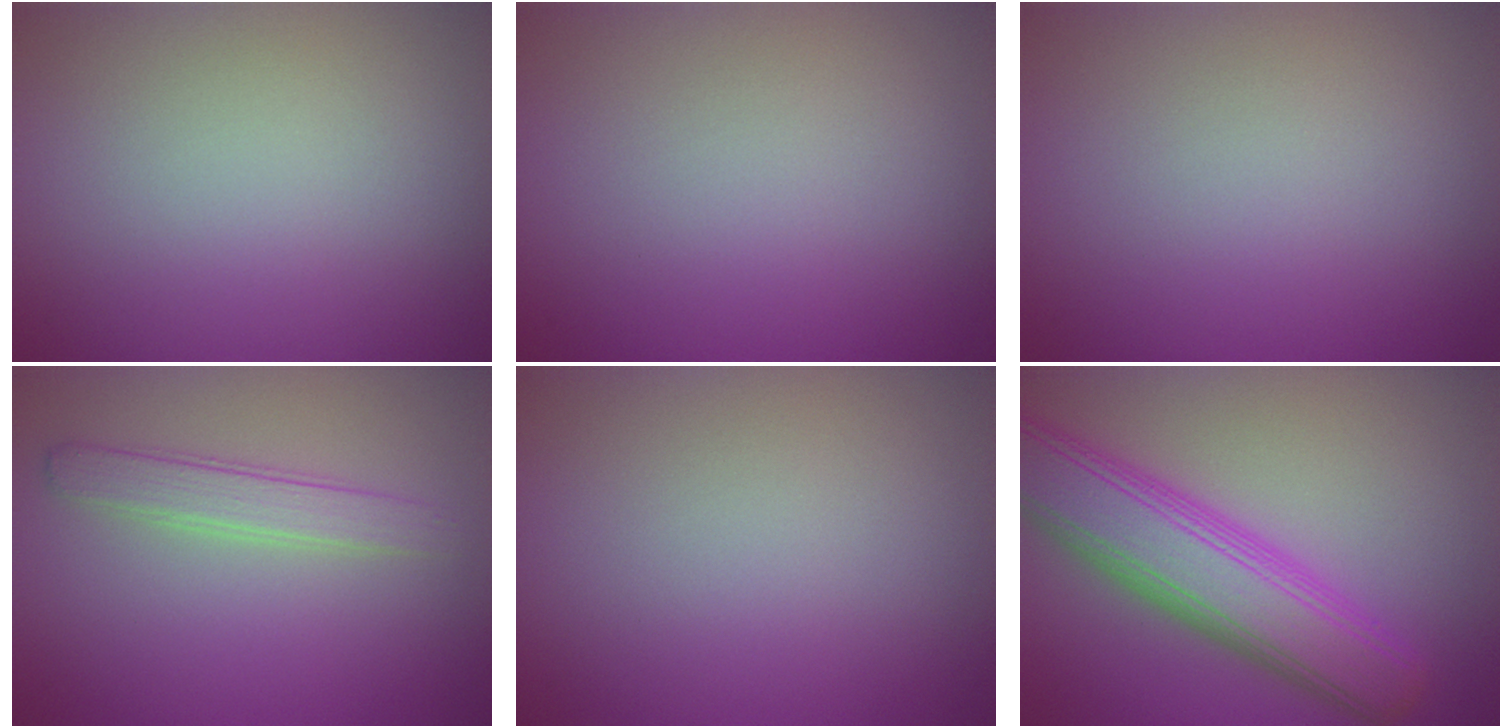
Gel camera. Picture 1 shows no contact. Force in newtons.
{"total": 0.0}
{"total": 0.0}
{"total": 2.2, "press": 2.2, "slide": 0.1}
{"total": 0.0}
{"total": 8.1, "press": 8.1, "slide": 0.2}